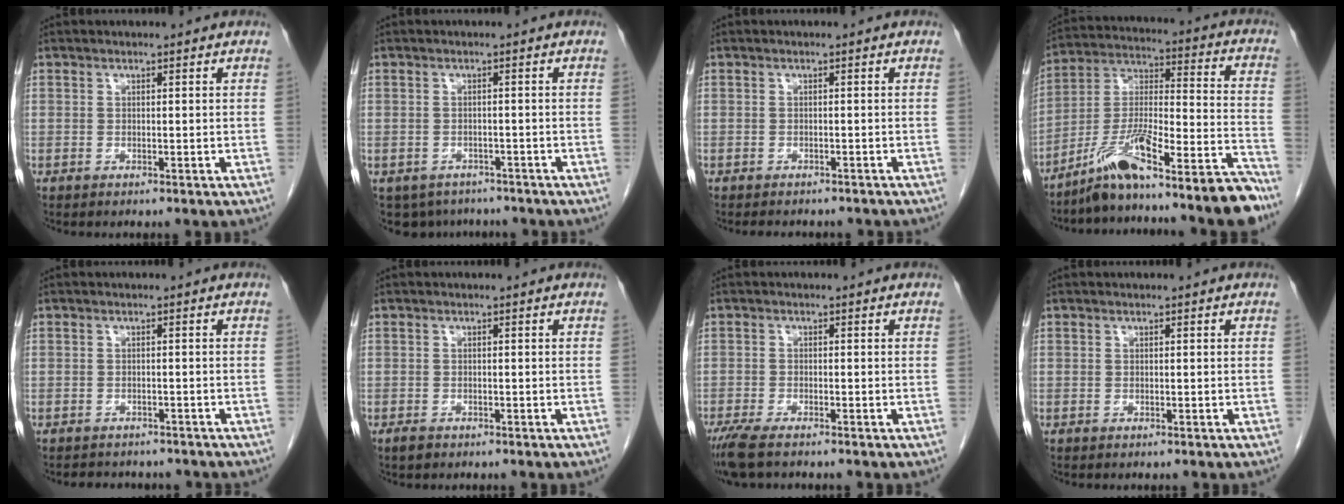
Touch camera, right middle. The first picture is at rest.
{"total": 5.9, "force": [-4.7, 3.5, 0.7], "torque": [-0.006, 0.002, -0.060]}
{"total": 5.9, "force": [-5.1, 2.0, 2.1], "torque": [-0.025, 0.000, -0.057]}
{"total": 17.5, "force": [-14.5, -0.2, 9.9], "torque": [-0.167, 0.030, -0.244]}
{"total": 5.8, "force": [-5.2, 2.2, 1.4], "torque": [-0.018, 0.003, -0.060]}
{"total": 1.1, "force": [-0.8, 0.6, 0.5], "torque": [-0.015, 0.000, -0.011]}
{"total": 5.3, "force": [-4.3, 0.9, 3.0], "torque": [-0.058, -0.014, -0.073]}
{"total": 0.0}